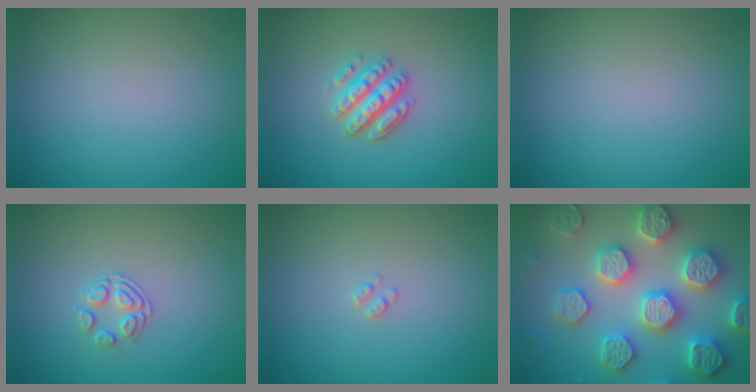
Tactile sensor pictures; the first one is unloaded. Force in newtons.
{"total": 3.4, "press": 3.0, "slide": 1.6}
{"total": 0.0}
{"total": 1.8, "press": 1.2, "slide": 1.4}
{"total": 0.7, "press": 0.6, "slide": 0.1}
{"total": 8.0, "press": 7.8, "slide": 1.8}